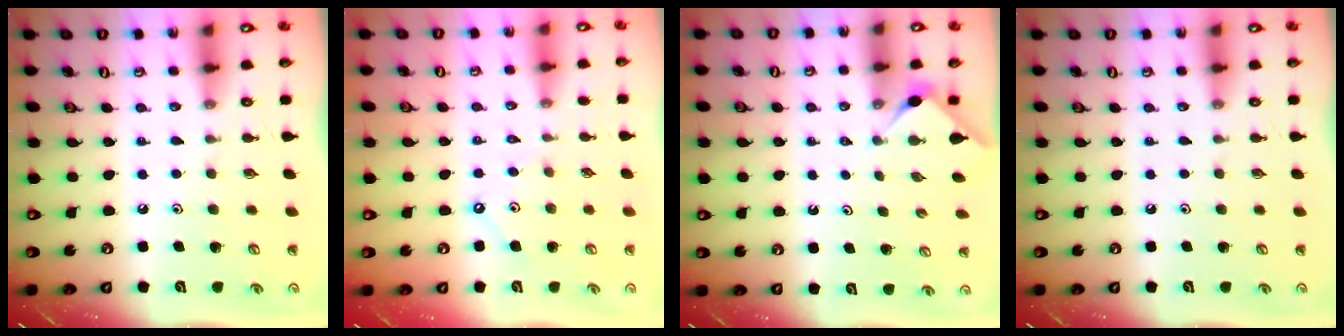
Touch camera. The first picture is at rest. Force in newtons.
{"total": 2.8, "press": 2.8, "slide": 0.4}
{"total": 3.2, "press": 3.1, "slide": 0.6}
{"total": 0.0}